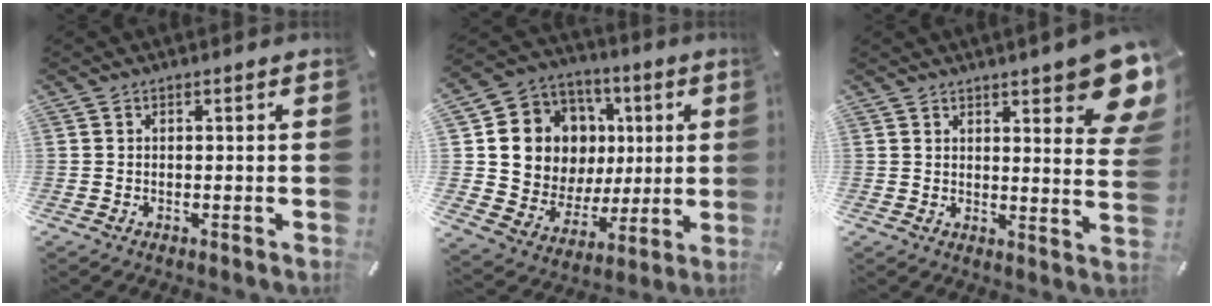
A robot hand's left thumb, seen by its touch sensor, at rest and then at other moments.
{"total": 12.3, "force": [3.1, 11.6, 2.8], "torque": [-0.053, -0.033, 0.077]}
{"total": 12.5, "force": [7.6, 3.7, 9.1], "torque": [-0.112, -0.059, 0.130]}